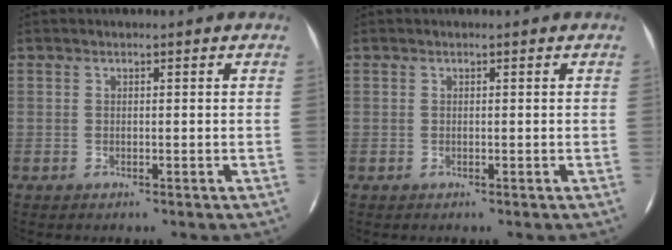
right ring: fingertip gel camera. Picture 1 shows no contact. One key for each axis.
{"total": 0.0}